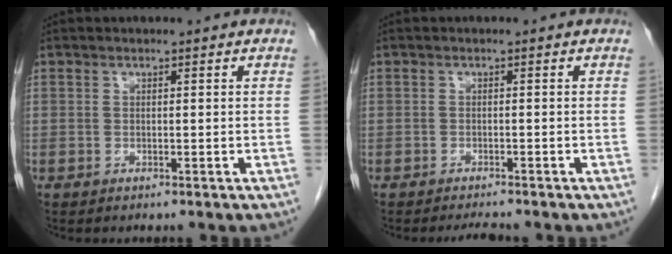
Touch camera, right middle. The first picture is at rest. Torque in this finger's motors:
{"motor_torque": [-0.01, 0.03, -0.01, 0.00]}